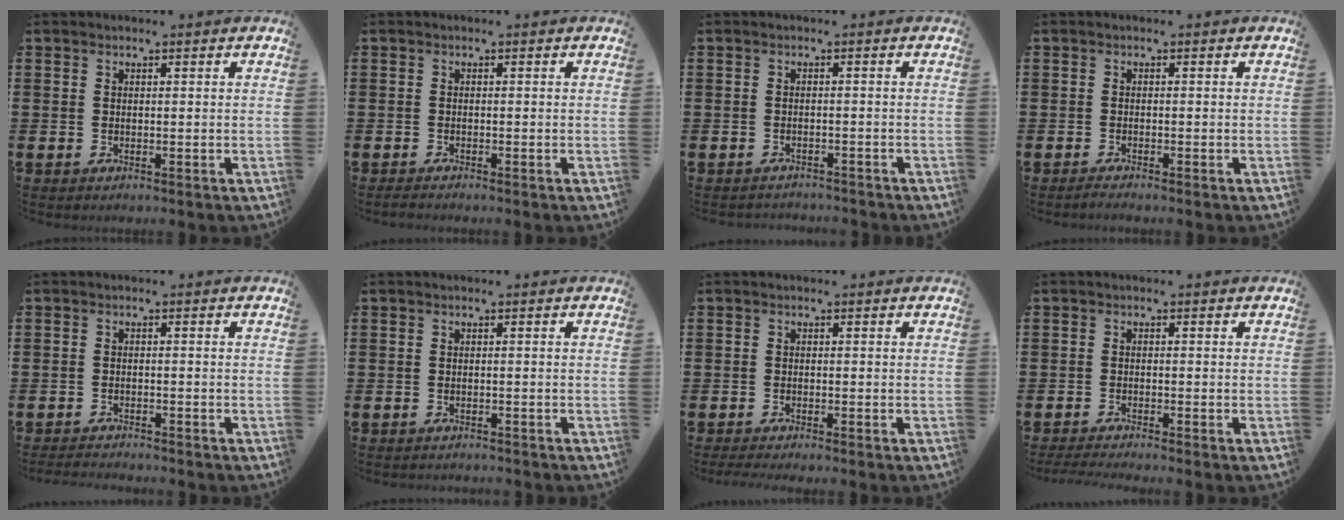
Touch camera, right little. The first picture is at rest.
{"total": 0.0}
{"total": 1.1, "force": [-1.1, 0.0, -0.1], "torque": [-0.001, 0.003, -0.024]}
{"total": 0.0}
{"total": 0.8, "force": [-0.8, -0.1, -0.2], "torque": [0.001, 0.004, -0.016]}
{"total": 0.6, "force": [-0.6, 0.0, 0.0], "torque": [-0.001, -0.002, -0.012]}
{"total": 0.0}
{"total": 0.6, "force": [-0.5, -0.1, 0.2], "torque": [-0.001, 0.001, -0.010]}